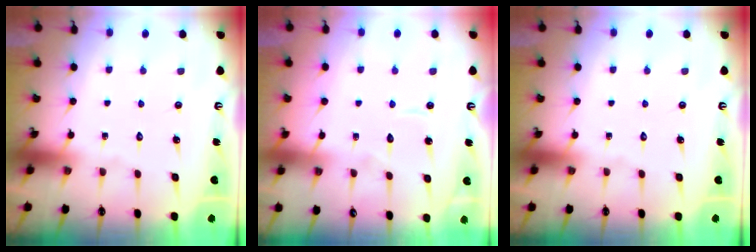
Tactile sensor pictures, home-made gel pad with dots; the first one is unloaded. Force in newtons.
{"total": 2.9, "press": 2.9, "slide": 0.2}
{"total": 0.0}